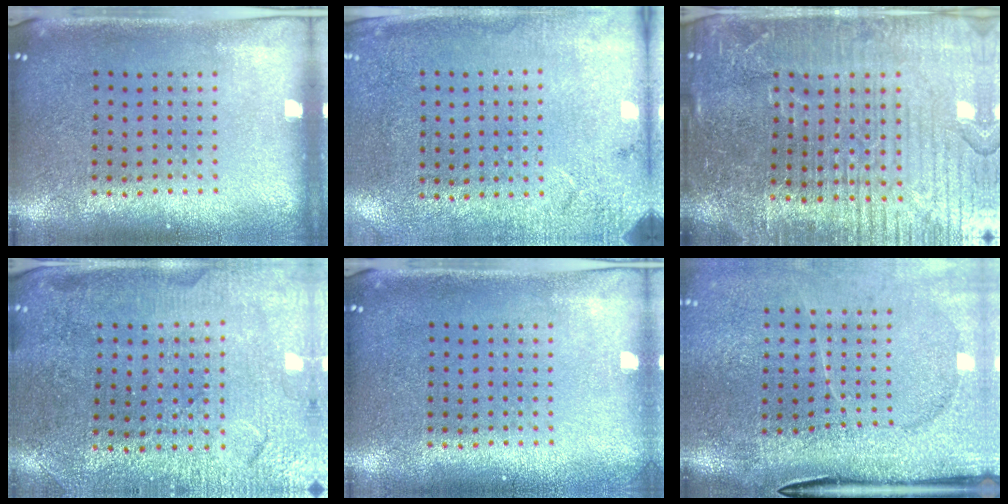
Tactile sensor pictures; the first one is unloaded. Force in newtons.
{"total": 2.8, "press": 2.2, "slide": 1.6}
{"total": 5.5, "press": 5.0, "slide": 2.3}
{"total": 1.5, "press": 1.5, "slide": 0.2}
{"total": 0.5, "press": 0.5, "slide": 0.1}
{"total": 4.4, "press": 3.5, "slide": 2.6}